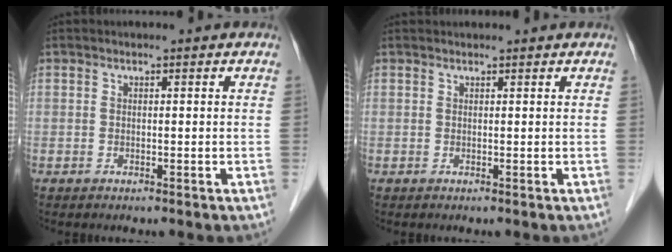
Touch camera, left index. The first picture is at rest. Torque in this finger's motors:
{"motor_torque": [-0.57, -0.49, 0.02, -0.01]}